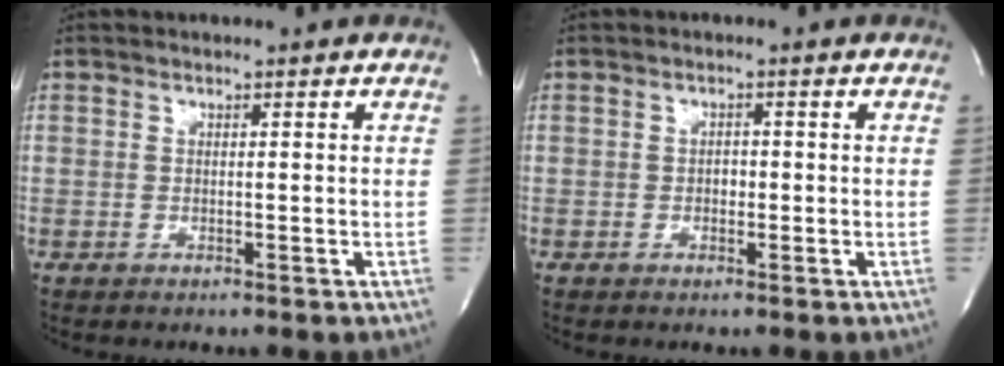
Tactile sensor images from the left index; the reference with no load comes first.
{"total": 1.1, "force": [-0.3, 0.8, 0.7], "torque": [-0.010, 0.002, -0.006]}